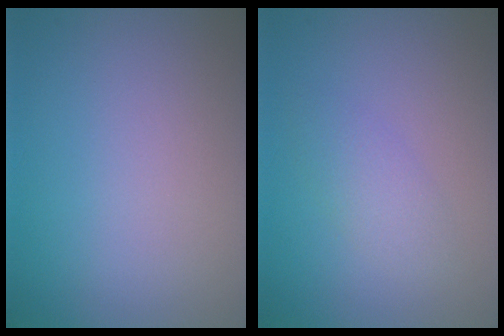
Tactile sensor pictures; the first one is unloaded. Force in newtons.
{"total": 1.9, "press": 1.9, "slide": 0.2}